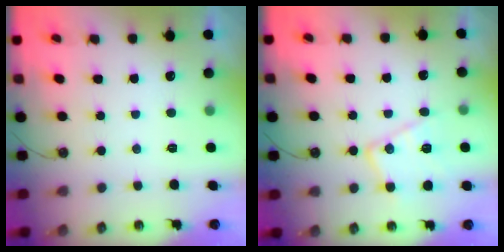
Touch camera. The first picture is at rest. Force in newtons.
{"total": 13.5, "press": 13.4, "slide": 1.1}